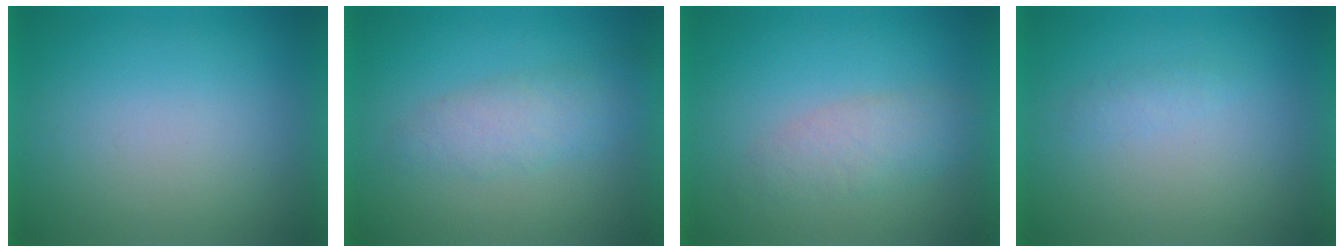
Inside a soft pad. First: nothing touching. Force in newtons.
{"total": 3.1}
{"total": 2.9}
{"total": 1.1}